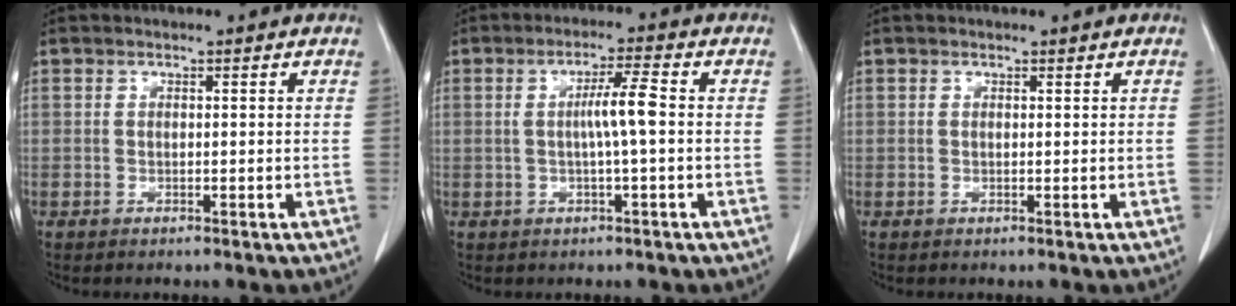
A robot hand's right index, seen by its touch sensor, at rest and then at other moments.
{"total": 4.6, "force": [0.0, 0.0, 4.6], "torque": [-0.079, 0.011, 0.002]}
{"total": 0.0}